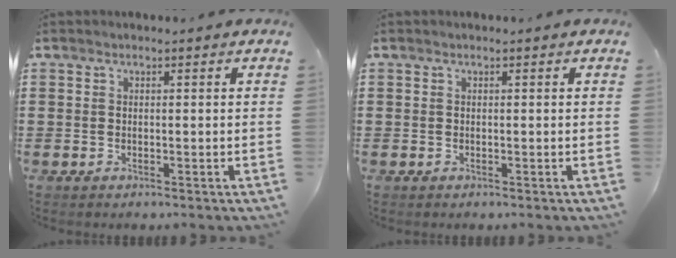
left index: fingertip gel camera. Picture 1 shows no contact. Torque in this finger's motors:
{"motor_torque": [0.00, 0.00, 0.00, 0.00]}